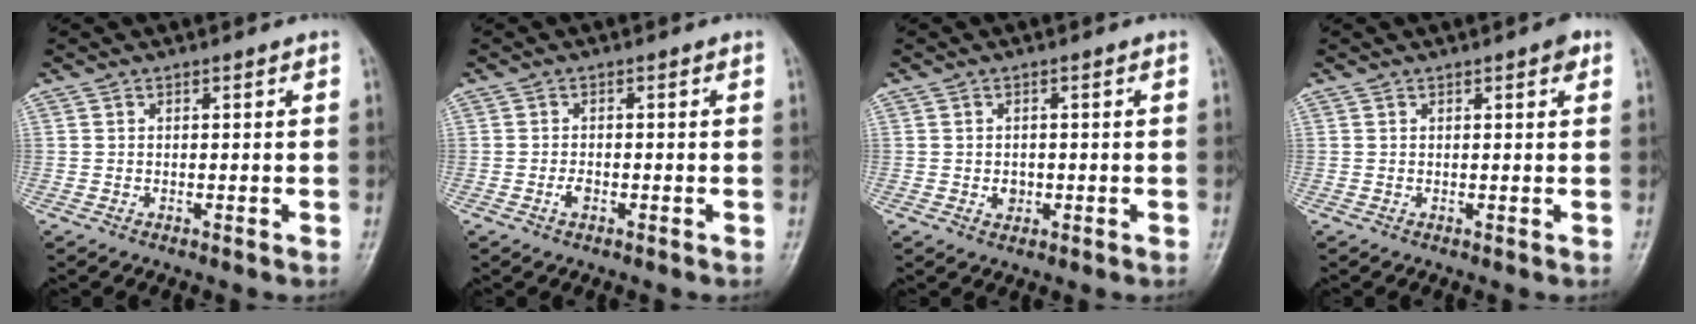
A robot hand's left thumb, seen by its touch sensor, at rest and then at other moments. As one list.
[{"total": 1.6, "force": [-0.6, 0.9, 1.1], "torque": [-0.020, 0.002, -0.013]}, {"total": 1.9, "force": [-0.3, 1.6, 1.0], "torque": [-0.005, 0.002, -0.002]}, {"total": 2.0, "force": [1.0, 0.6, 1.6], "torque": [-0.018, -0.001, 0.011]}]